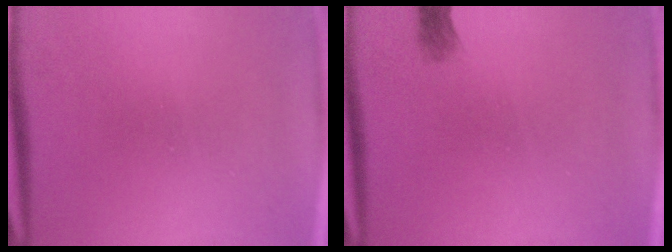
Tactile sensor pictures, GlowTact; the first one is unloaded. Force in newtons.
{"total": 1.1}